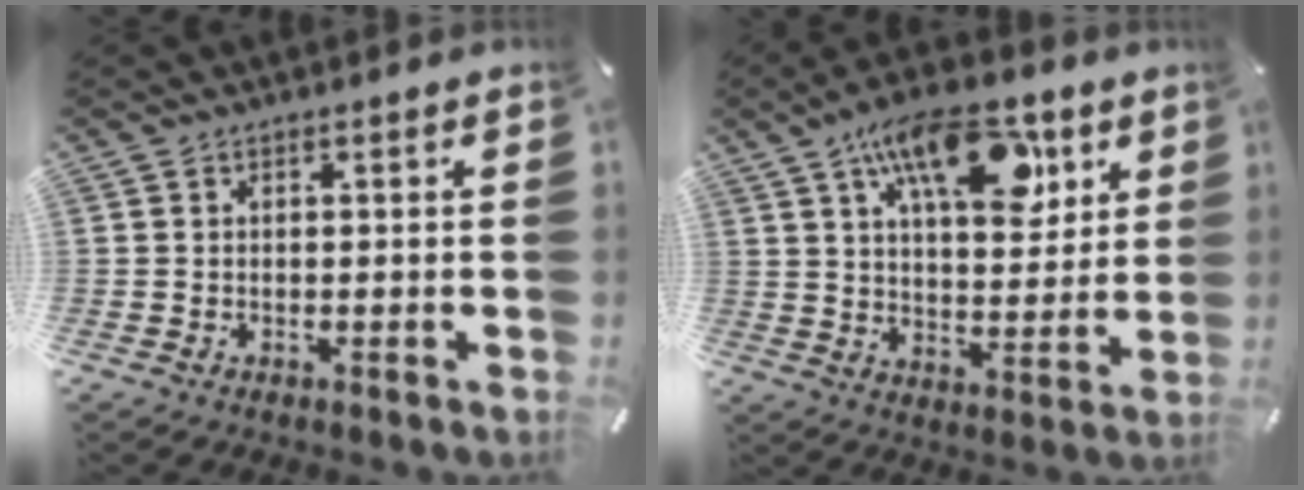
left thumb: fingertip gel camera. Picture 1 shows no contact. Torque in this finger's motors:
{"motor_torque": [0.70, 0.67, 1.95, -0.81, 0.21]}